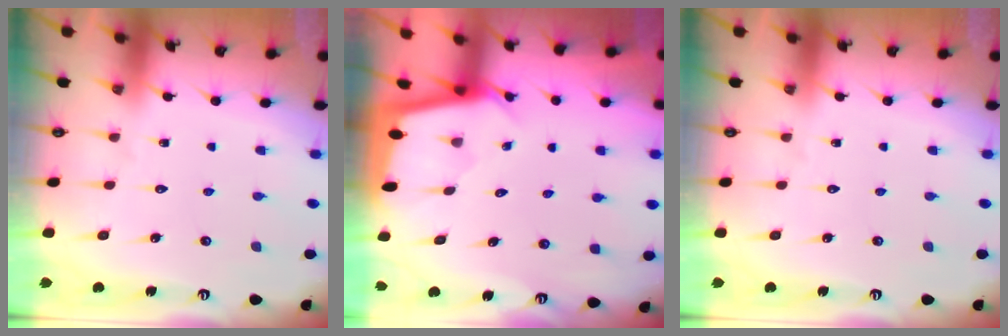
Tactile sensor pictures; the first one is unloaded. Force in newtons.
{"total": 2.0, "press": 2.0, "slide": 0.1}
{"total": 0.0}